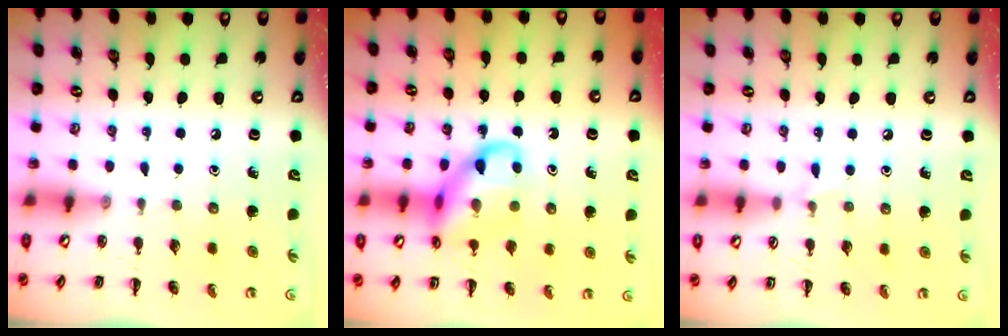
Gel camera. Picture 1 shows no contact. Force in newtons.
{"total": 13.8, "press": 13.8, "slide": 1.1}
{"total": 4.4, "press": 4.1, "slide": 1.6}